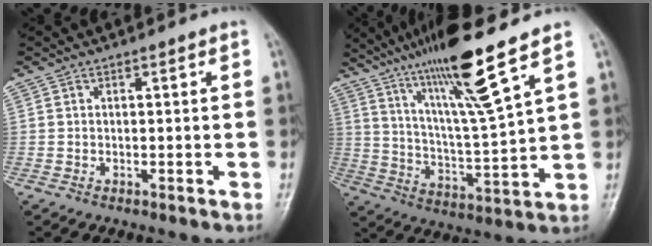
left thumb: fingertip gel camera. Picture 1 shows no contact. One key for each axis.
{"total": 16.9, "fx": 10.8, "fy": 0.4, "fz": 12.9, "tx": -0.223, "ty": -0.055, "tz": 0.194}